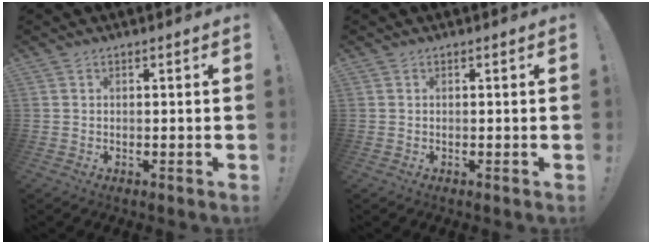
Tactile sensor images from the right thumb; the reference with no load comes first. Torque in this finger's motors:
{"motor_torque": [-0.08, -0.08, 0.00, 0.00, 0.00]}